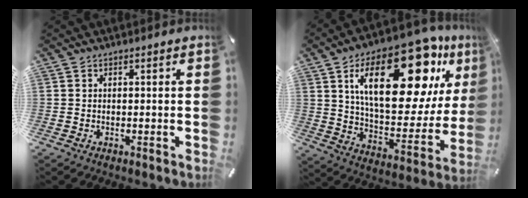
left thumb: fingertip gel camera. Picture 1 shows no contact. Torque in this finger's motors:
{"motor_torque": [3.00, 2.01, 2.53, -0.25, 0.85]}